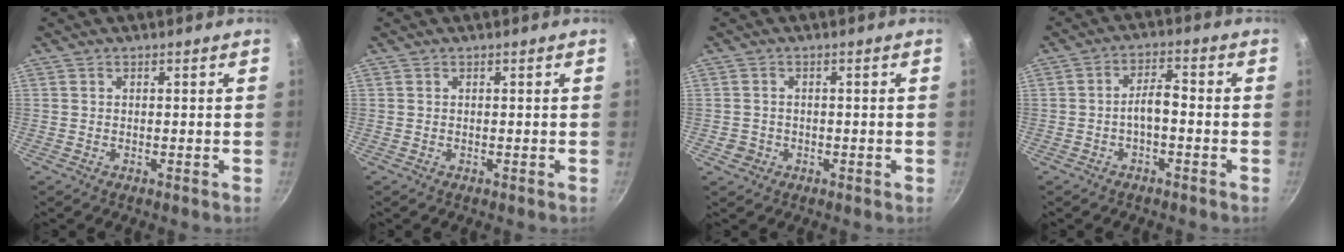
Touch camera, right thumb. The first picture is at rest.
{"total": 0.0}
{"total": 2.4, "force": [-0.7, 2.2, 0.7], "torque": [-0.005, 0.008, -0.007]}
{"total": 4.4, "force": [-1.6, 1.8, 3.7], "torque": [-0.061, 0.030, -0.028]}